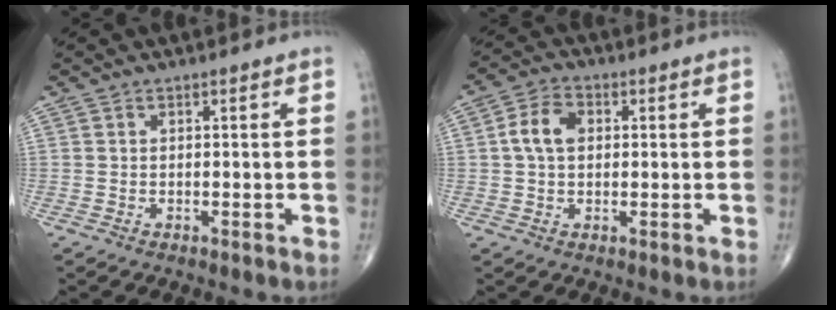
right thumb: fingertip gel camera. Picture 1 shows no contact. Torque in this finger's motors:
{"motor_torque": [0.25, 0.77, 0.39, -0.22, 0.02]}